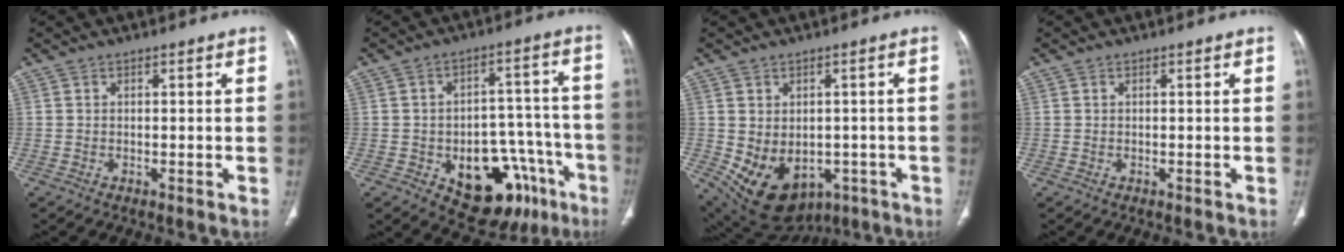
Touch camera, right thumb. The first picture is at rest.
{"total": 19.0, "force": [-8.7, 11.2, 12.7], "torque": [-0.114, 0.062, -0.105]}
{"total": 13.9, "force": [-4.2, 10.4, 8.3], "torque": [-0.131, 0.005, -0.032]}
{"total": 0.0}